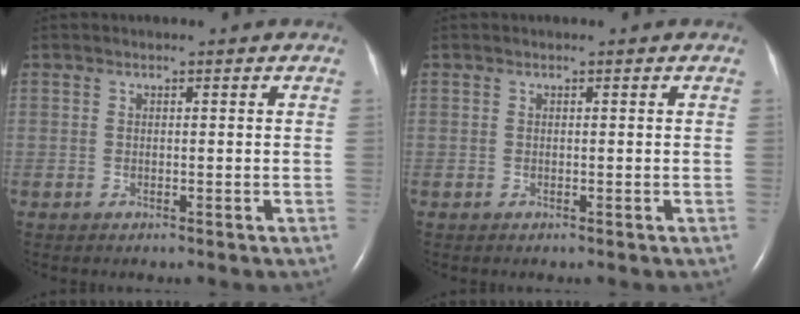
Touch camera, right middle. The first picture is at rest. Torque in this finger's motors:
{"motor_torque": [0.00, 0.00, 0.00, 0.00]}